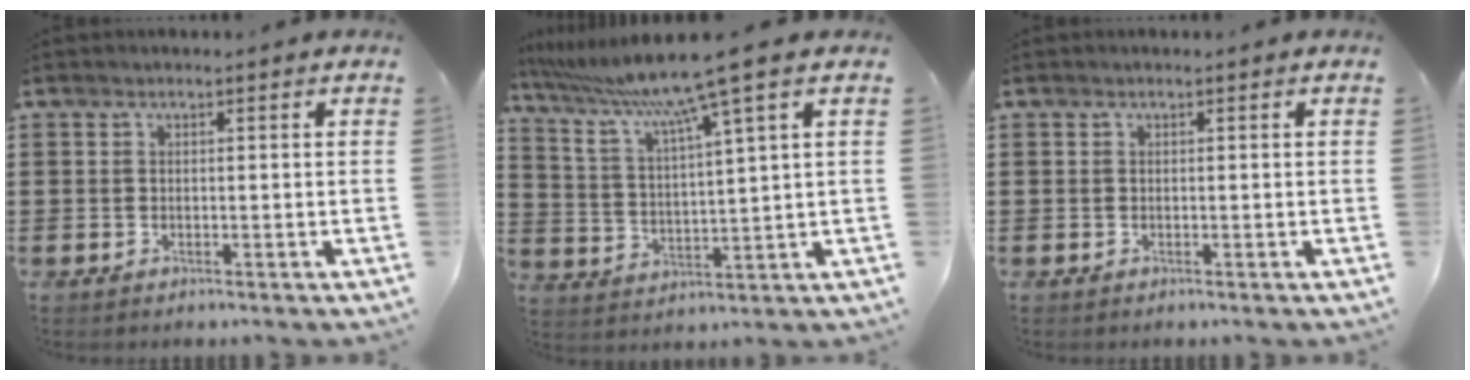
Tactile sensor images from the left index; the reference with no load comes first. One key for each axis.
{"total": 9.5, "fx": 6.9, "fy": -1.2, "fz": 6.5, "tx": -0.150, "ty": -0.040, "tz": 0.109}
{"total": 0.0}